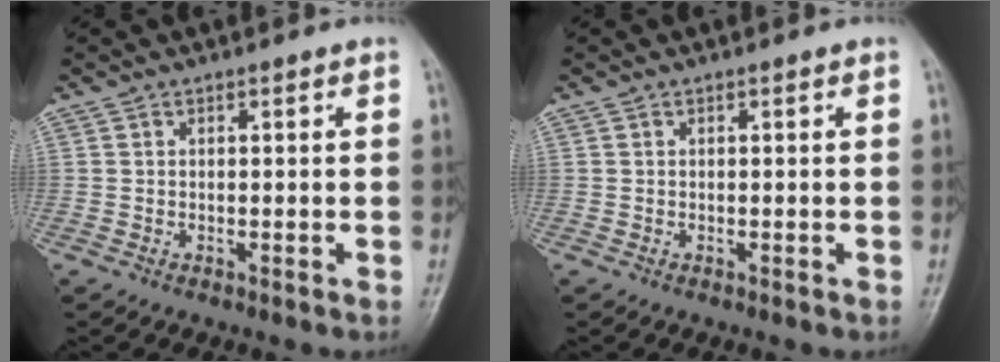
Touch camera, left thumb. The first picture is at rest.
{"total": 0.0}